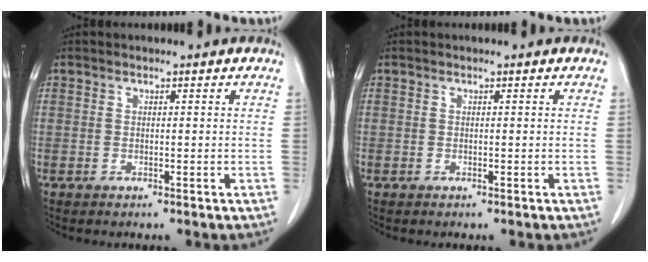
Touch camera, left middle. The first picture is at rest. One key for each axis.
{"total": 0.0}